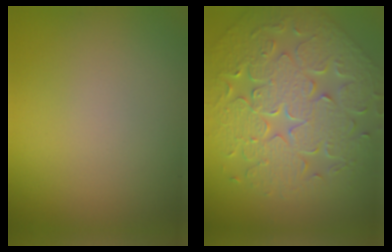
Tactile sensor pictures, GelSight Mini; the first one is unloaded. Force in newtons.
{"total": 9.2, "press": 6.8, "slide": 6.2}